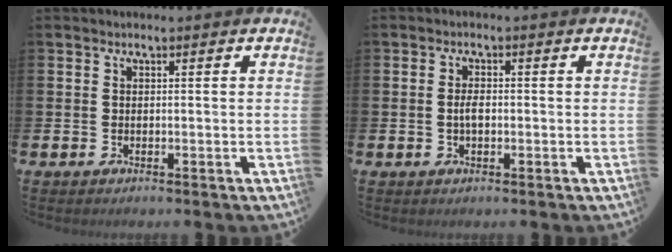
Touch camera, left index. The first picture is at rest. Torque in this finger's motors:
{"motor_torque": [0.25, 0.19, 0.03, 0.08]}